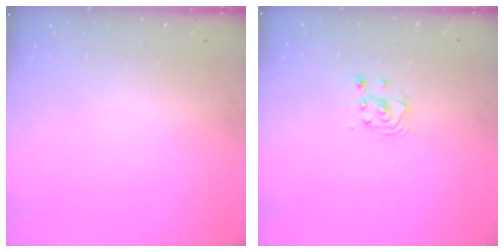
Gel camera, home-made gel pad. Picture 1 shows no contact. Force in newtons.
{"total": 2.2, "press": 2.2, "slide": 0.3}